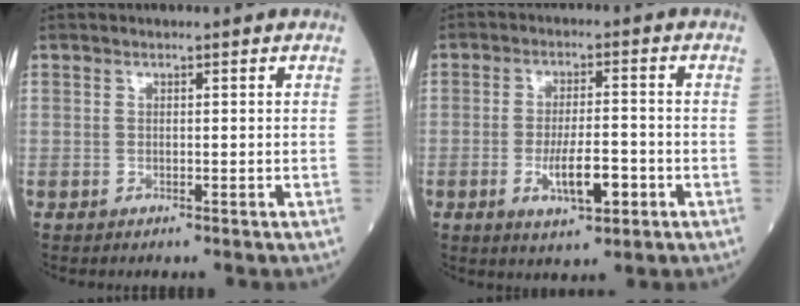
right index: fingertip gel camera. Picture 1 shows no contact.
{"total": 7.1, "force": [-2.3, 1.9, 6.4], "torque": [-0.117, -0.005, -0.035]}